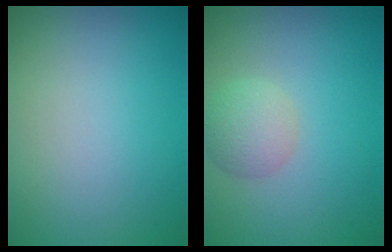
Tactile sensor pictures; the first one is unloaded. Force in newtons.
{"total": 2.7, "press": 2.6, "slide": 0.2}